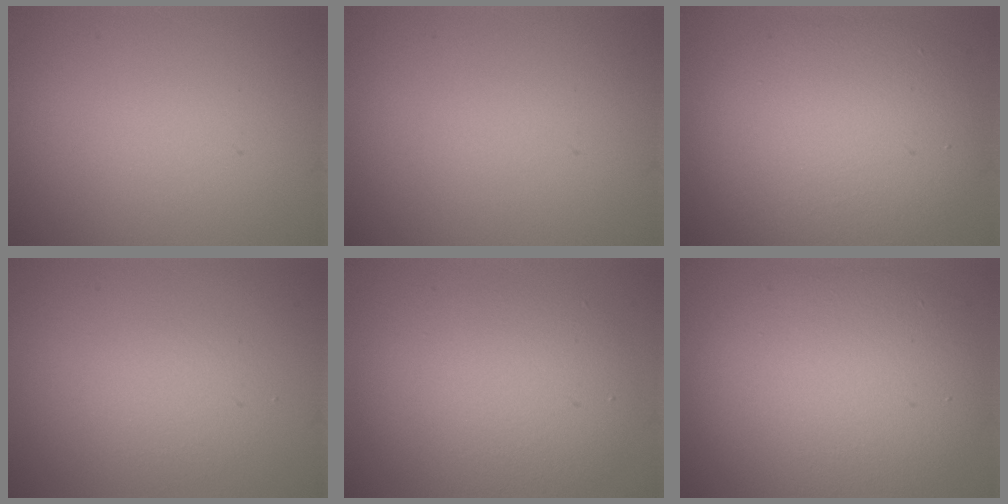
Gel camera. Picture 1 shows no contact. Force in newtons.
{"total": 0.0}
{"total": 9.5, "press": 9.4, "slide": 0.5}
{"total": 2.0, "press": 2.0, "slide": 0.1}
{"total": 5.6, "press": 5.6, "slide": 0.2}
{"total": 10.3, "press": 10.3, "slide": 0.3}